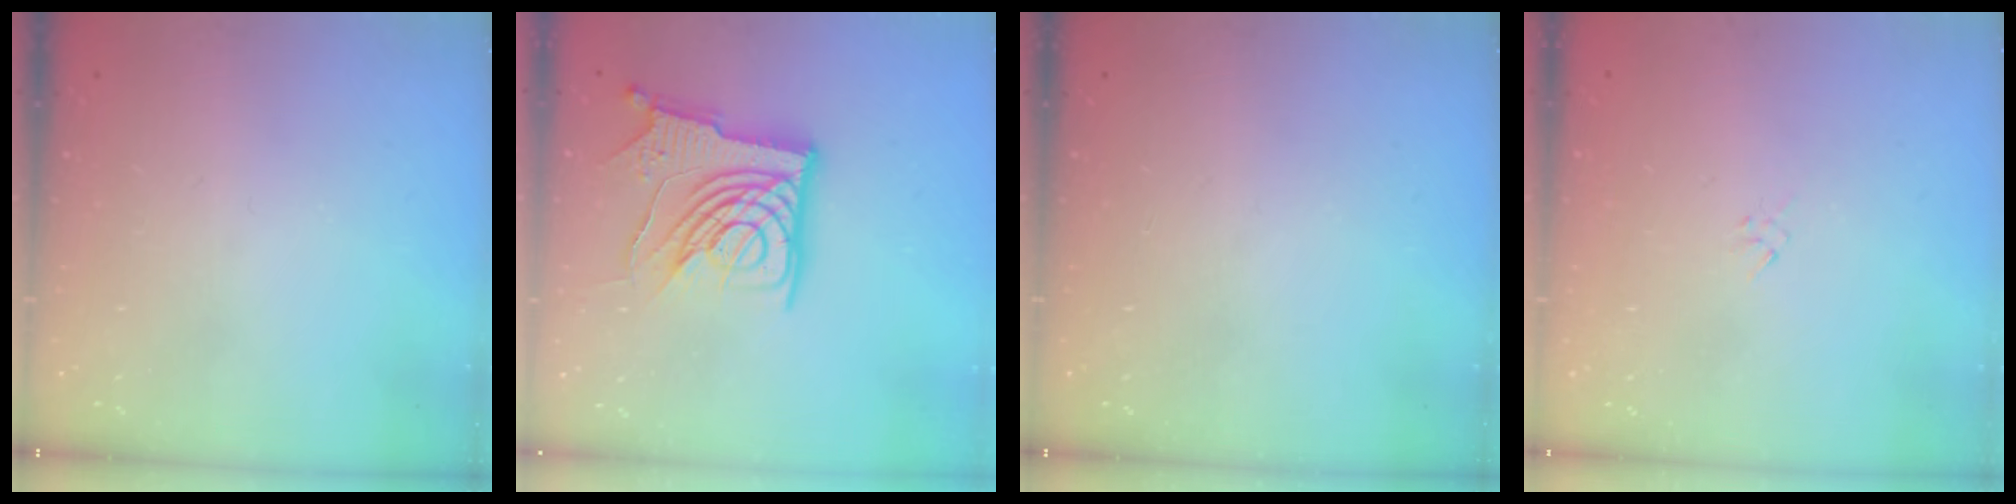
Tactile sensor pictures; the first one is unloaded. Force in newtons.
{"total": 16.0, "press": 15.9, "slide": 1.8}
{"total": 0.0}
{"total": 1.3, "press": 1.3, "slide": 0.4}